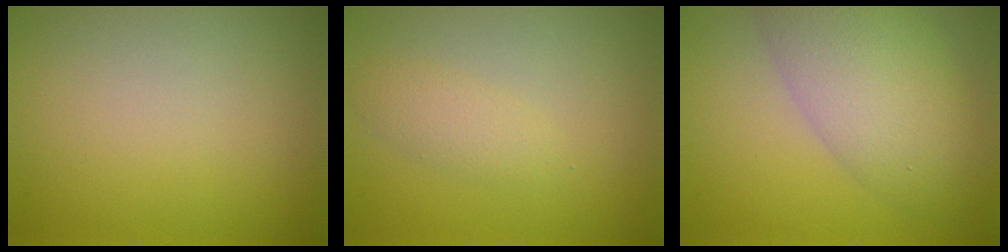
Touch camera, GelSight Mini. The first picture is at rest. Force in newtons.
{"total": 1.7, "press": 1.7, "slide": 0.0}
{"total": 7.0, "press": 7.0, "slide": 0.2}